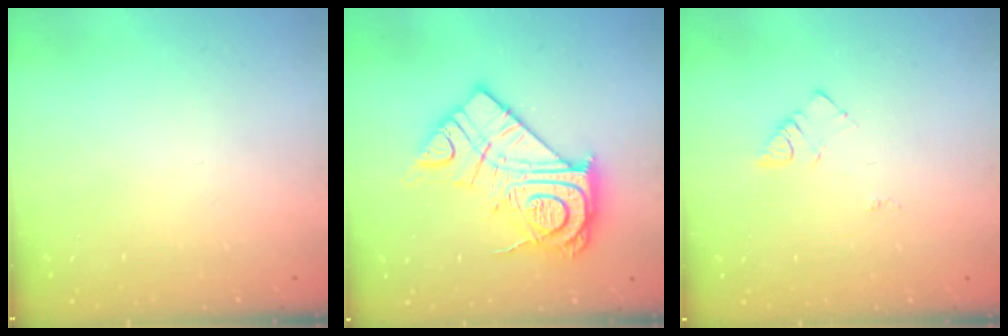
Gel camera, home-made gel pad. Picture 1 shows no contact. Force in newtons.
{"total": 20.7, "press": 20.7, "slide": 1.7}
{"total": 3.9, "press": 3.9, "slide": 0.5}